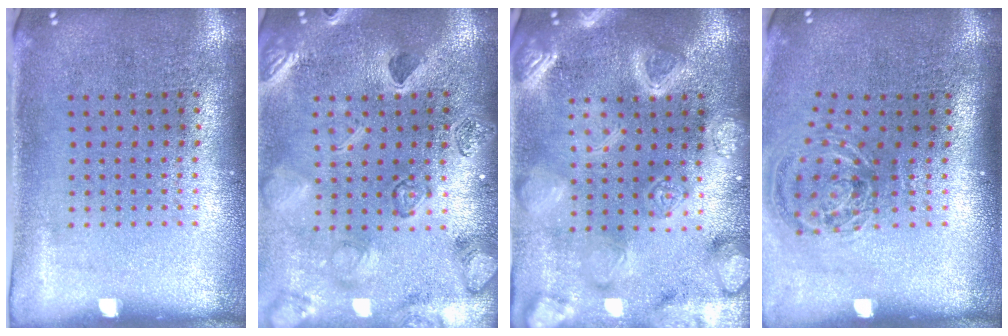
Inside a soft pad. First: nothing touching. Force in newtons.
{"total": 2.4, "press": 2.4, "slide": 0.4}
{"total": 5.5, "press": 5.5, "slide": 0.7}
{"total": 1.2, "press": 1.0, "slide": 0.6}